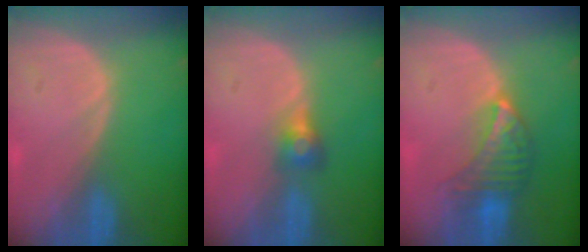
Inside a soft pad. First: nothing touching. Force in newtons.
{"total": 2.8, "press": 2.6, "slide": 1.0}
{"total": 6.8, "press": 6.1, "slide": 2.9}